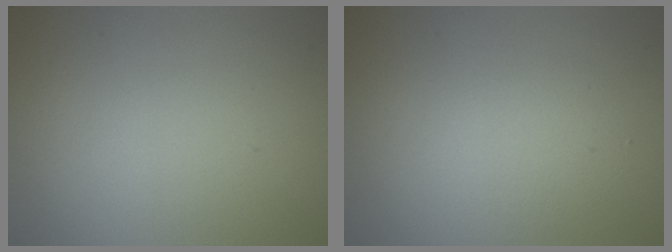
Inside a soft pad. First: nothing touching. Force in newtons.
{"total": 2.4, "press": 2.4, "slide": 0.2}